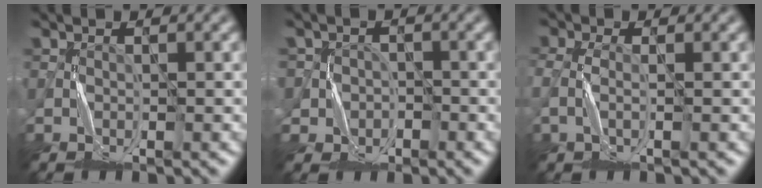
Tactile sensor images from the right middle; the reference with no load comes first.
{"total": 3.2, "force": [-0.5, 3.1, 0.1], "torque": [0.005, 0.012, -0.024]}
{"total": 1.1, "force": [-0.4, 0.4, 0.9], "torque": [-0.025, 0.003, -0.010]}